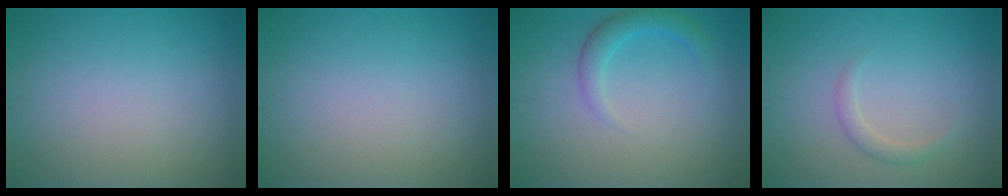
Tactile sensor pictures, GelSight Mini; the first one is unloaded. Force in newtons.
{"total": 0.0}
{"total": 2.3, "press": 2.3, "slide": 0.1}
{"total": 1.4, "press": 1.4, "slide": 0.1}